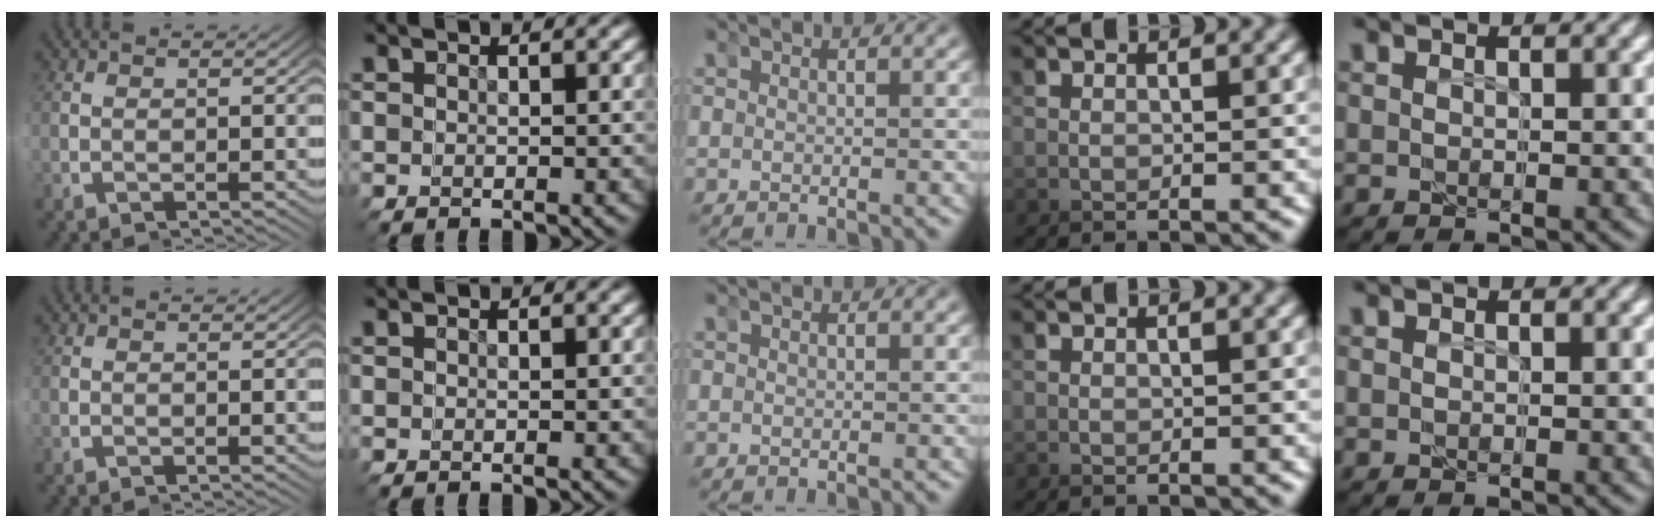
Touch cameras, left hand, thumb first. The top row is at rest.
{}